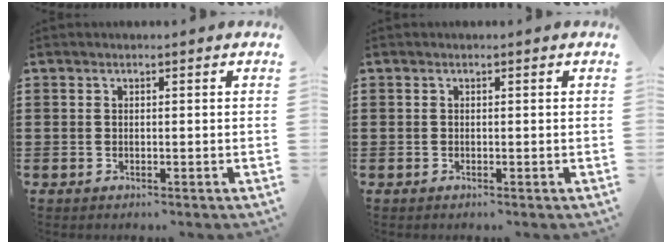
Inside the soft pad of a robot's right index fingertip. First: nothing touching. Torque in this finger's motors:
{"motor_torque": [-0.54, 0.88, -0.24, -0.03]}